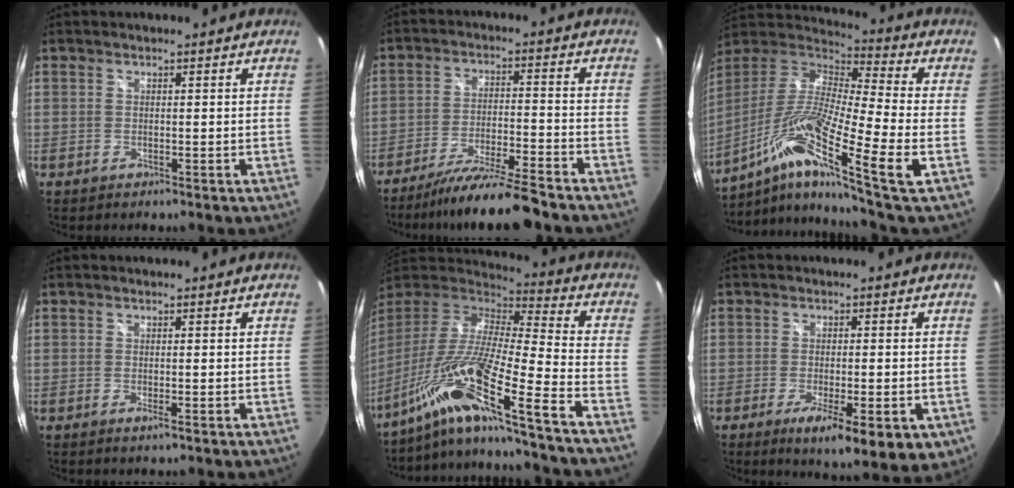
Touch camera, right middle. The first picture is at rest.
{"total": 11.7, "force": [-10.3, -0.4, 5.4], "torque": [-0.113, -0.015, -0.175]}
{"total": 19.7, "force": [-10.2, -0.4, 16.8], "torque": [-0.287, -0.049, -0.197]}
{"total": 1.2, "force": [-0.6, 0.0, 1.0], "torque": [-0.017, -0.004, -0.011]}
{"total": 22.6, "force": [-15.4, -0.9, 16.5], "torque": [-0.268, -0.061, -0.282]}
{"total": 10.9, "force": [-4.7, 2.8, 9.5], "torque": [-0.155, -0.037, -0.068]}